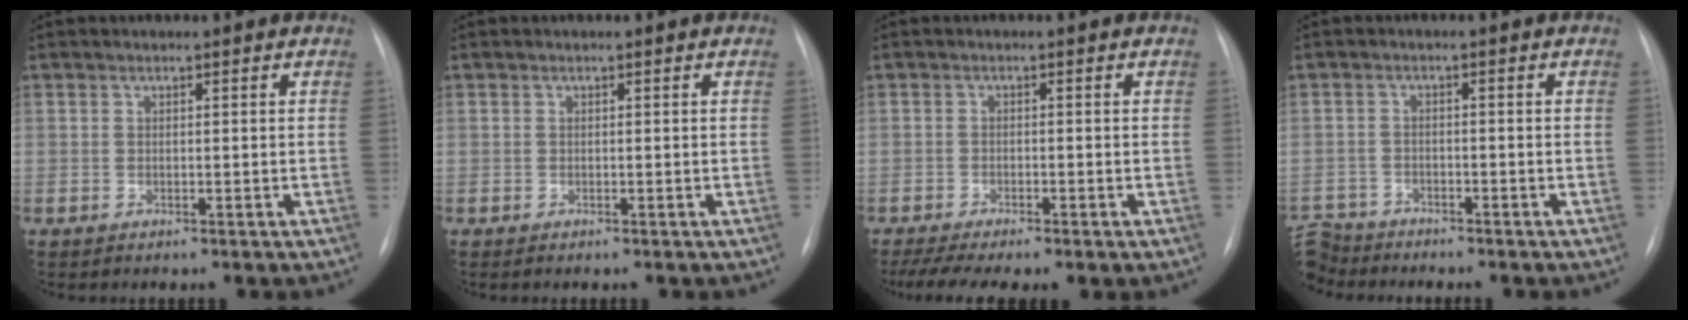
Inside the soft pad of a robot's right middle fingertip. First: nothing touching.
{"total": 0.0}
{"total": 6.6, "force": [-4.9, 1.1, 4.4], "torque": [-0.071, -0.007, -0.078]}
{"total": 5.9, "force": [-5.6, 2.1, -0.3], "torque": [0.005, -0.002, -0.107]}